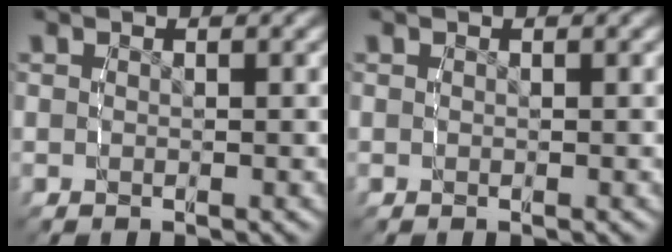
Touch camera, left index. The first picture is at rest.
{"total": 0.0}